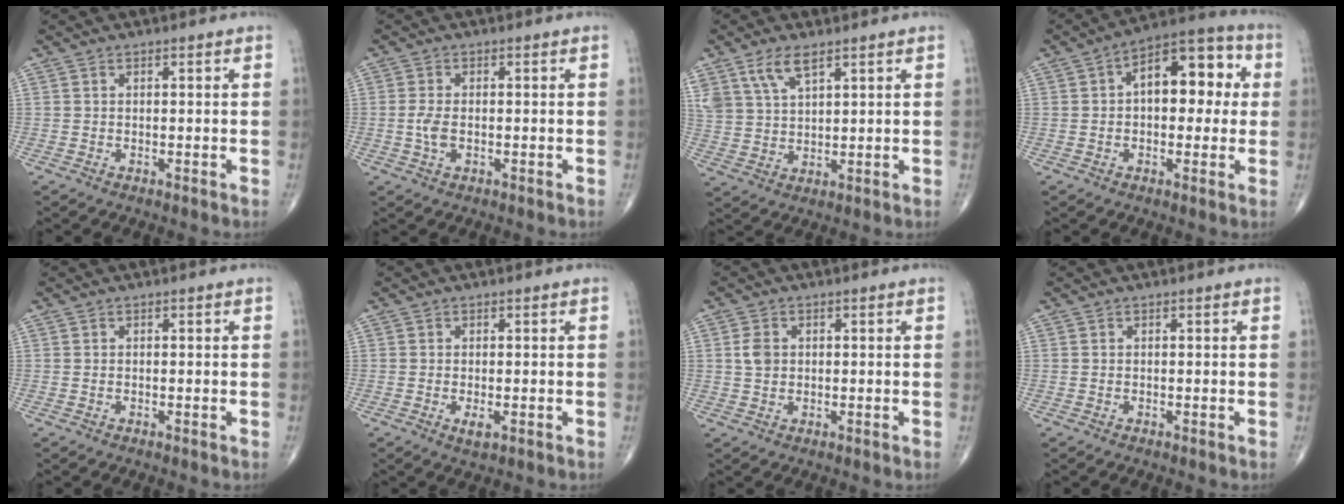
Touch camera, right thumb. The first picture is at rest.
{"total": 2.9, "force": [-0.4, 1.5, 2.5], "torque": [-0.057, 0.000, -0.010]}
{"total": 6.9, "force": [4.4, 2.9, 4.4], "torque": [-0.086, -0.013, 0.094]}
{"total": 14.0, "force": [2.1, 7.6, 11.5], "torque": [-0.131, 0.033, 0.021]}
{"total": 0.0}
{"total": 1.9, "force": [-0.5, 0.7, 1.6], "torque": [-0.027, -0.003, -0.006]}
{"total": 2.8, "force": [0.5, 2.2, 1.8], "torque": [-0.028, 0.000, 0.008]}
{"total": 0.0}